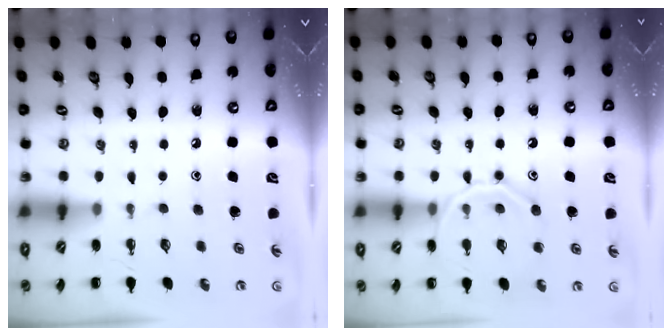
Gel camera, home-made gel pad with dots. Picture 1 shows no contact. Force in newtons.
{"total": 13.0, "press": 12.9, "slide": 1.1}